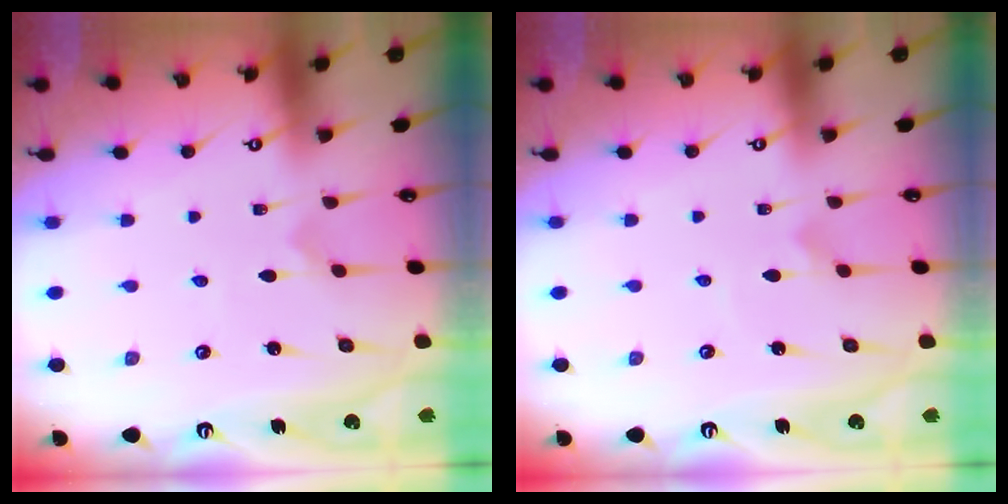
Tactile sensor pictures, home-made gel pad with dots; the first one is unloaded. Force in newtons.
{"total": 1.7, "press": 1.7, "slide": 0.1}